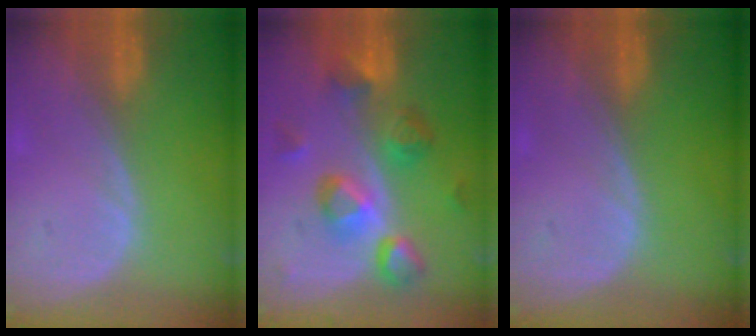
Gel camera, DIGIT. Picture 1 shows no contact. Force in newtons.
{"total": 8.8, "press": 8.5, "slide": 2.4}
{"total": 0.0}